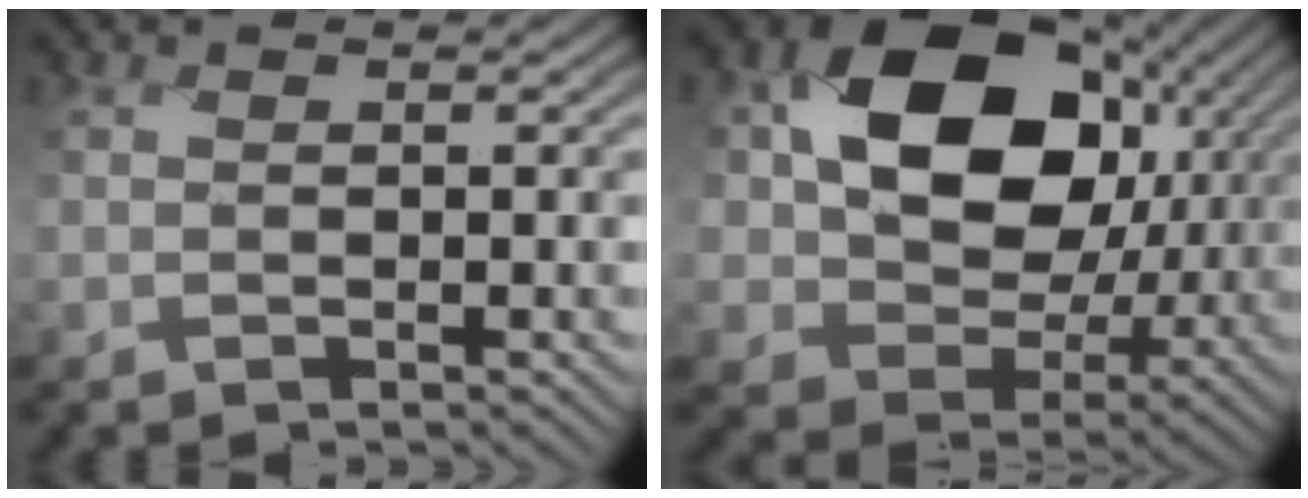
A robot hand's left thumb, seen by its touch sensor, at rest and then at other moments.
{"total": 15.3, "force": [2.9, 12.1, 8.9], "torque": [-0.160, -0.014, 0.062]}